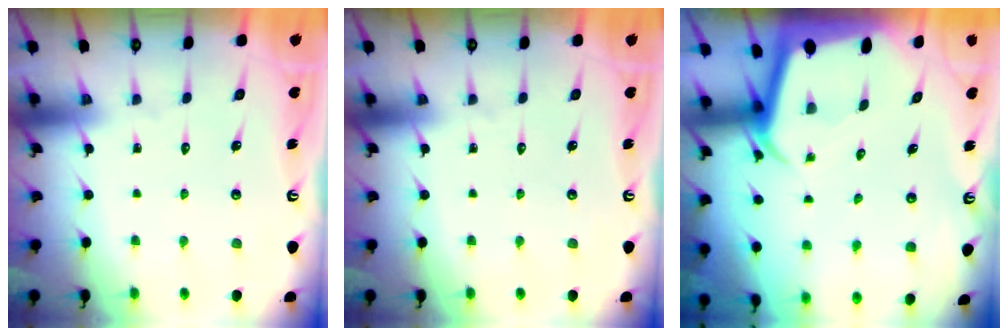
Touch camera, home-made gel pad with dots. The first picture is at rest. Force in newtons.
{"total": 0.0}
{"total": 3.2, "press": 3.2, "slide": 0.3}